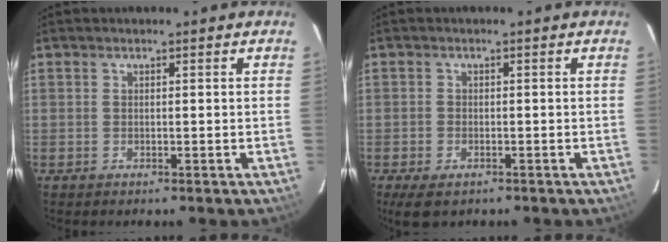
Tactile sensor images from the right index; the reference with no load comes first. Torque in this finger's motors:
{"motor_torque": [0.28, -0.19, 0.08, 0.03]}